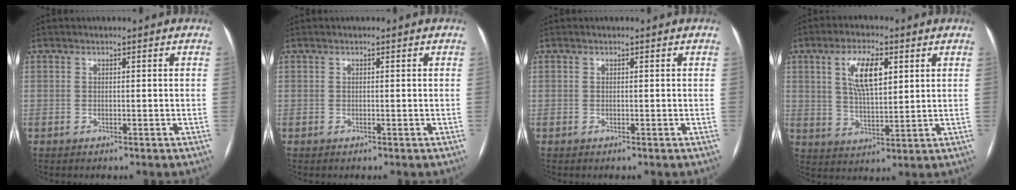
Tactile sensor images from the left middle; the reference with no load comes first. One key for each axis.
{"total": 0.0}
{"total": 0.0}
{"total": 8.4, "fx": 3.1, "fy": 2.9, "fz": 7.3, "tx": -0.139, "ty": 0.007, "tz": 0.060}